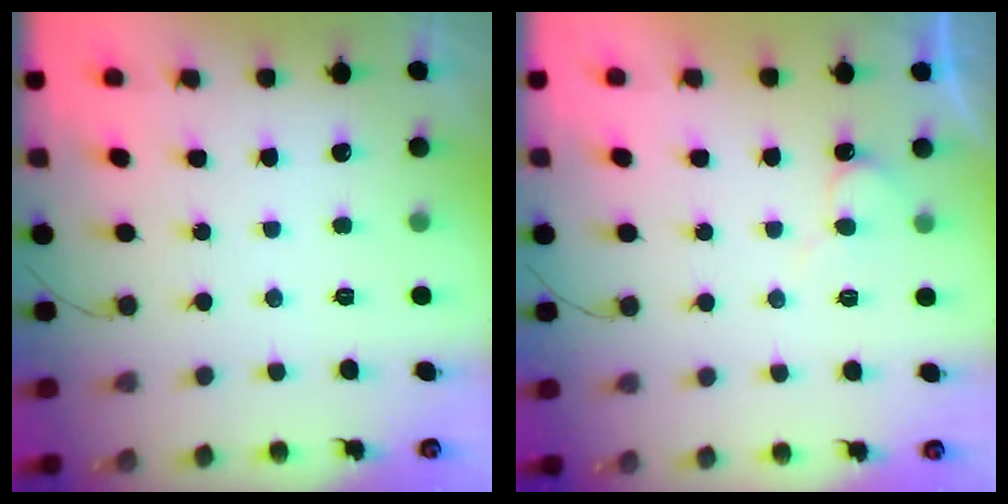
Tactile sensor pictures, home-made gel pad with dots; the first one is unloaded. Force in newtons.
{"total": 5.4, "press": 5.4, "slide": 0.5}